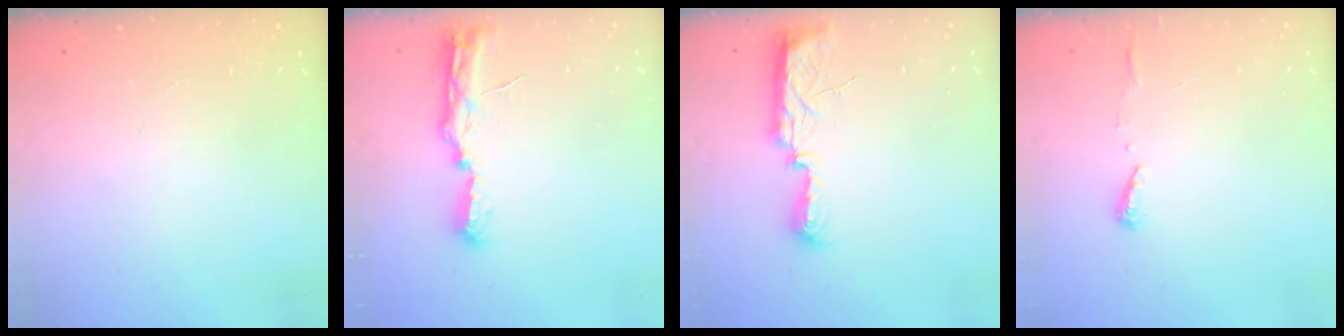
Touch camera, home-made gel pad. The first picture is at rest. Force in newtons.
{"total": 8.0, "press": 8.0, "slide": 0.8}
{"total": 7.9, "press": 7.8, "slide": 0.8}
{"total": 6.3, "press": 6.3, "slide": 0.5}